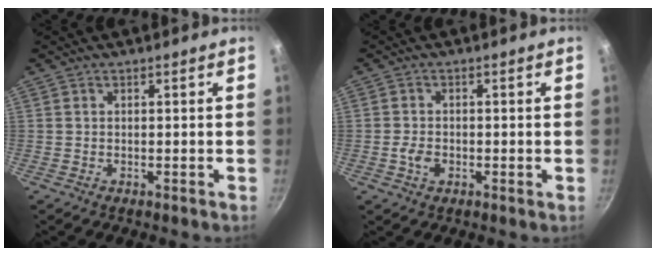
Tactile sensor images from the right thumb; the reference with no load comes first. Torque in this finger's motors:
{"motor_torque": [-0.17, 0.47, 0.28, -0.02, 0.02]}